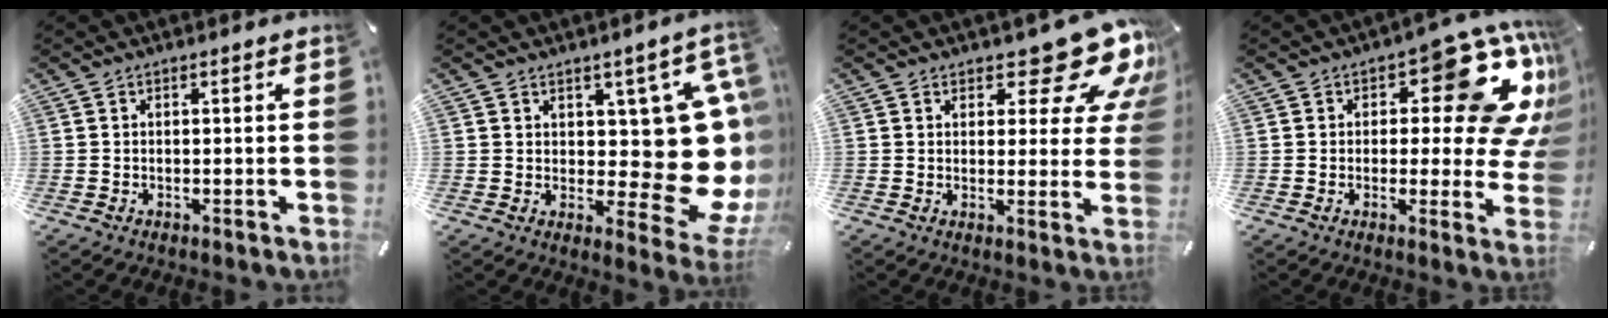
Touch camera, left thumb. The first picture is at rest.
{"total": 17.1, "force": [2.7, 8.8, 14.4], "torque": [-0.188, -0.043, 0.055]}
{"total": 13.5, "force": [8.9, 5.8, 8.4], "torque": [-0.098, -0.072, 0.146]}
{"total": 17.3, "force": [7.4, 8.7, 13.0], "torque": [-0.148, -0.055, 0.121]}